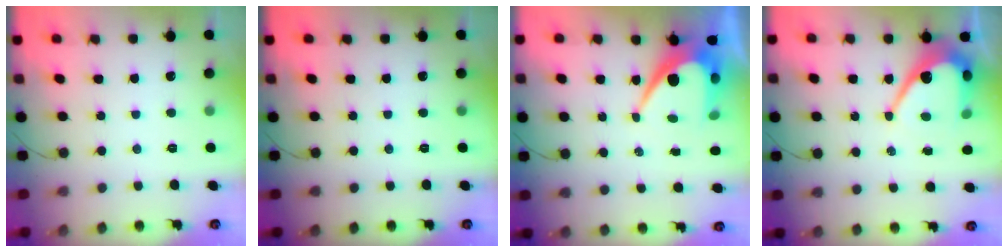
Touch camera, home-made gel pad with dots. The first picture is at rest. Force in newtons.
{"total": 0.0}
{"total": 9.6, "press": 9.6, "slide": 0.7}
{"total": 10.2, "press": 10.1, "slide": 0.9}